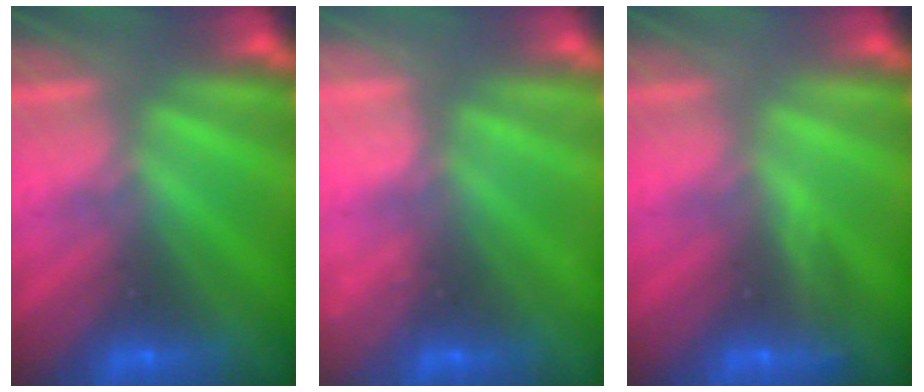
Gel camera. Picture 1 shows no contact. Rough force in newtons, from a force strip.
{"total": 2.3}
{"total": 3.0}